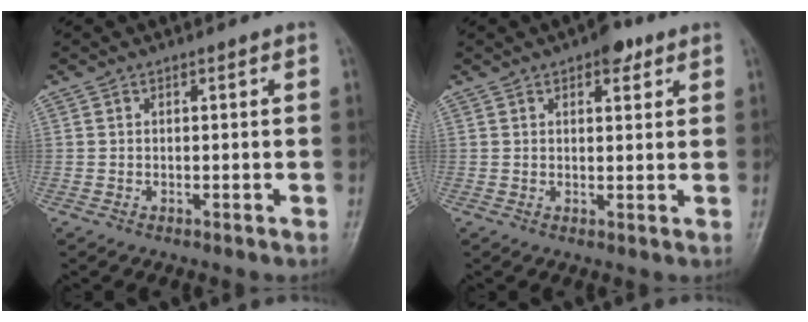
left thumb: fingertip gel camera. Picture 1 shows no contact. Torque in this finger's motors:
{"motor_torque": [0.41, 0.45, 0.27, -0.48, 0.00]}